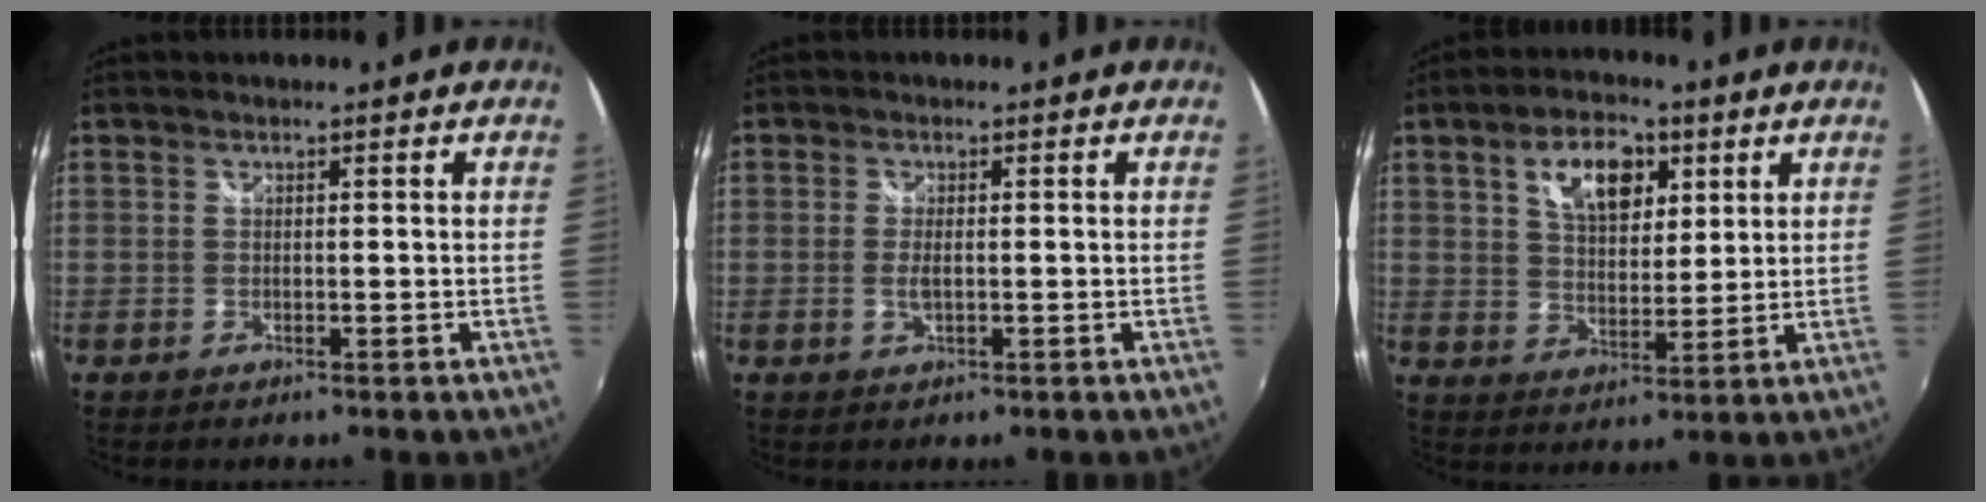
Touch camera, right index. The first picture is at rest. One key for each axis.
{"total": 2.2, "fx": -0.5, "fy": 0.7, "fz": 2.0, "tx": -0.041, "ty": -0.003, "tz": -0.007}
{"total": 10.2, "fx": 4.5, "fy": 5.6, "fz": 7.3, "tx": -0.121, "ty": 0.019, "tz": 0.076}